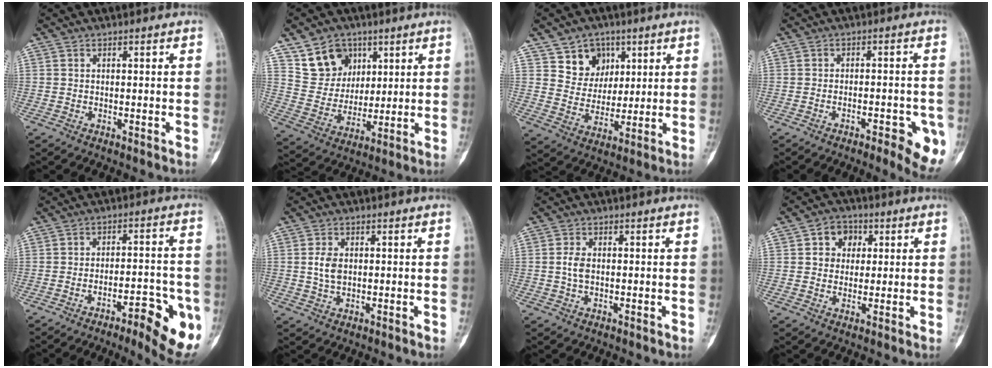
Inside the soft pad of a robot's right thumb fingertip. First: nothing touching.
{"total": 11.3, "force": [6.3, 8.7, 3.5], "torque": [-0.028, -0.035, 0.128]}
{"total": 9.2, "force": [4.7, 7.5, 2.3], "torque": [0.003, -0.025, 0.088]}
{"total": 8.4, "force": [-3.9, 2.7, 6.9], "torque": [-0.076, 0.014, -0.044]}
{"total": 13.2, "force": [-6.0, 3.6, 11.2], "torque": [-0.138, 0.025, -0.075]}
{"total": 3.8, "force": [0.4, 2.5, 2.8], "torque": [-0.052, 0.001, 0.009]}
{"total": 2.7, "force": [0.0, 1.6, 2.1], "torque": [-0.045, 0.003, -0.002]}
{"total": 6.2, "force": [1.6, 5.2, 3.0], "torque": [-0.012, 0.001, 0.021]}